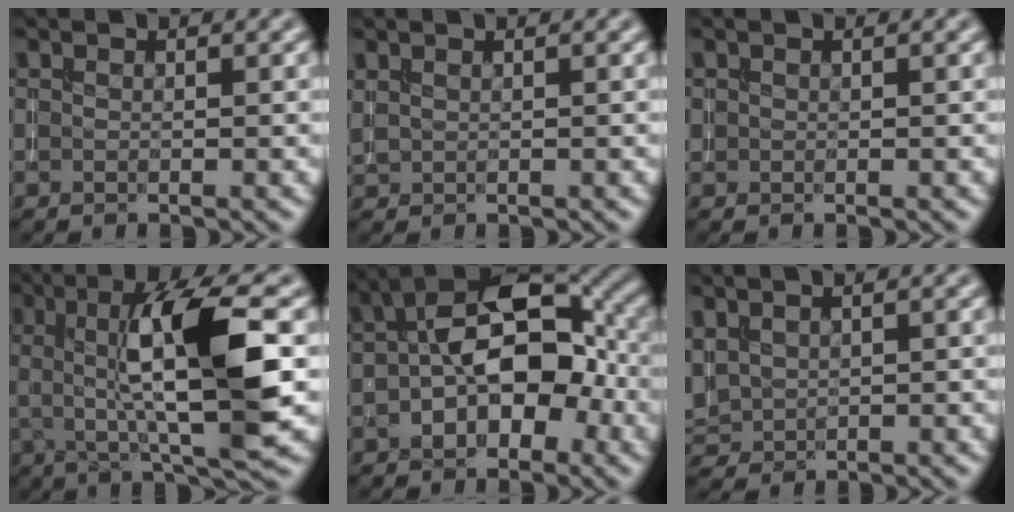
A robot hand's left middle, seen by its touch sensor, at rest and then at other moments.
{"total": 0.7, "force": [0.4, 0.4, 0.4], "torque": [-0.010, 0.003, 0.011]}
{"total": 0.0}
{"total": 11.0, "force": [1.3, 2.3, 10.6], "torque": [-0.155, 0.004, 0.025]}
{"total": 8.9, "force": [-0.5, 5.0, 7.3], "torque": [-0.103, 0.027, -0.022]}
{"total": 2.6, "force": [0.9, 2.0, 1.5], "torque": [-0.038, 0.006, 0.025]}